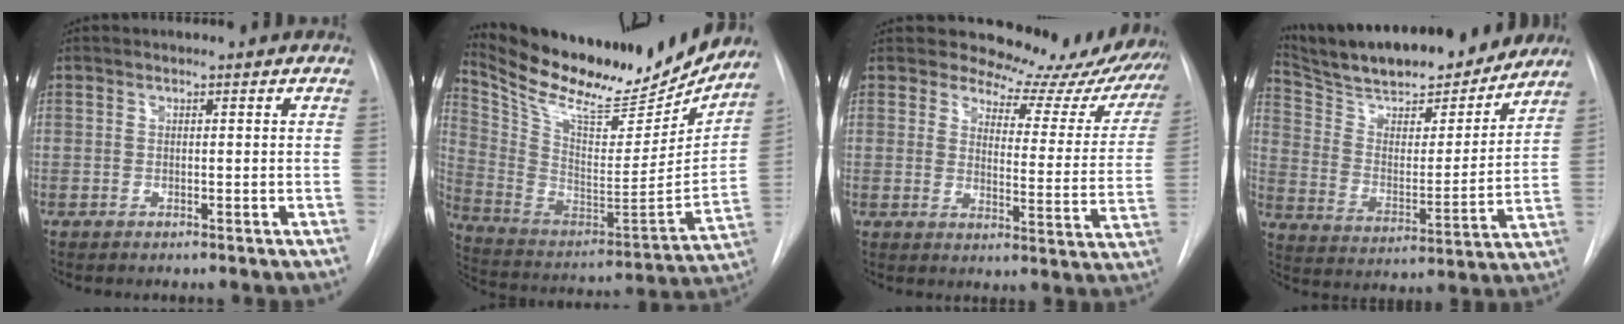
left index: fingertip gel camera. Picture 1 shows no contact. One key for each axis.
{"total": 24.5, "fx": 21.6, "fy": 6.5, "fz": 9.6, "tx": -0.173, "ty": -0.032, "tz": 0.337}
{"total": 19.1, "fx": 18.0, "fy": 5.8, "fz": 3.1, "tx": 0.003, "ty": -0.079, "tz": 0.185}
{"total": 23.5, "fx": 20.6, "fy": 5.3, "fz": 10.0, "tx": -0.168, "ty": 0.000, "tz": 0.310}